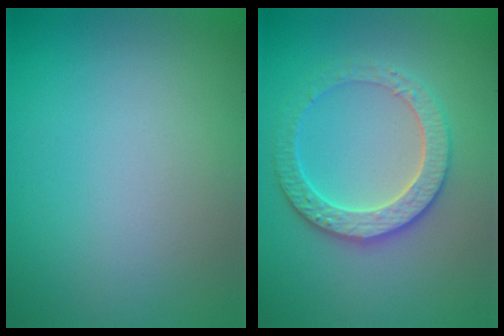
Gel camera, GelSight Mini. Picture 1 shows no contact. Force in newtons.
{"total": 3.8, "press": 3.6, "slide": 1.2}